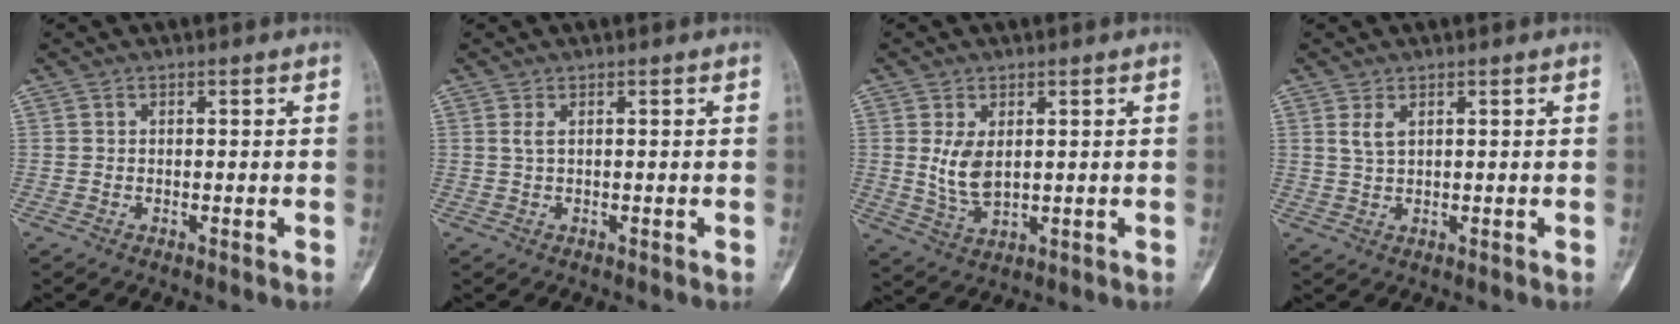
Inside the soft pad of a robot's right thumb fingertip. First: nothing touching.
{"total": 1.0, "force": [0.4, 0.2, 0.9], "torque": [-0.027, 0.007, 0.010]}
{"total": 5.7, "force": [1.1, 3.3, 4.6], "torque": [-0.081, -0.010, 0.030]}
{"total": 2.3, "force": [1.1, 1.0, 1.7], "torque": [-0.035, 0.002, 0.030]}